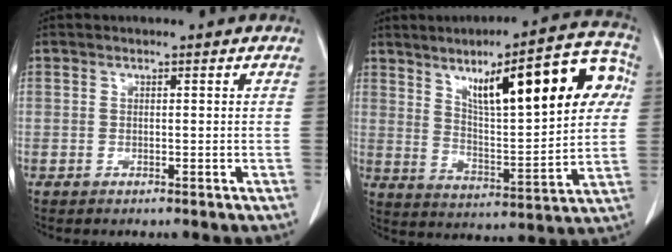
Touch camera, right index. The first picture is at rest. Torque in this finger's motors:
{"motor_torque": [1.34, 0.80, 0.36, 0.21]}